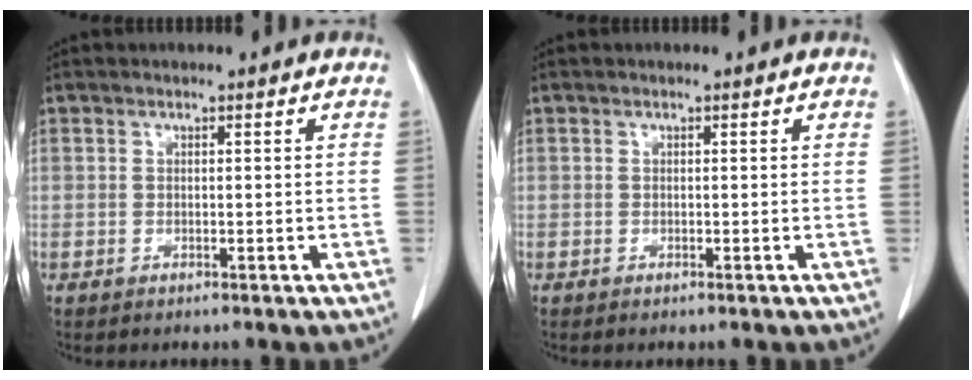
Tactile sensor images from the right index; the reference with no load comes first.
{"total": 0.0}